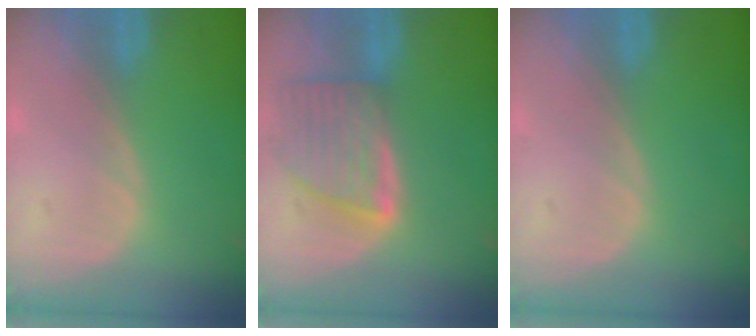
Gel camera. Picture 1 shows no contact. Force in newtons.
{"total": 8.1, "press": 7.4, "slide": 3.3}
{"total": 0.0}